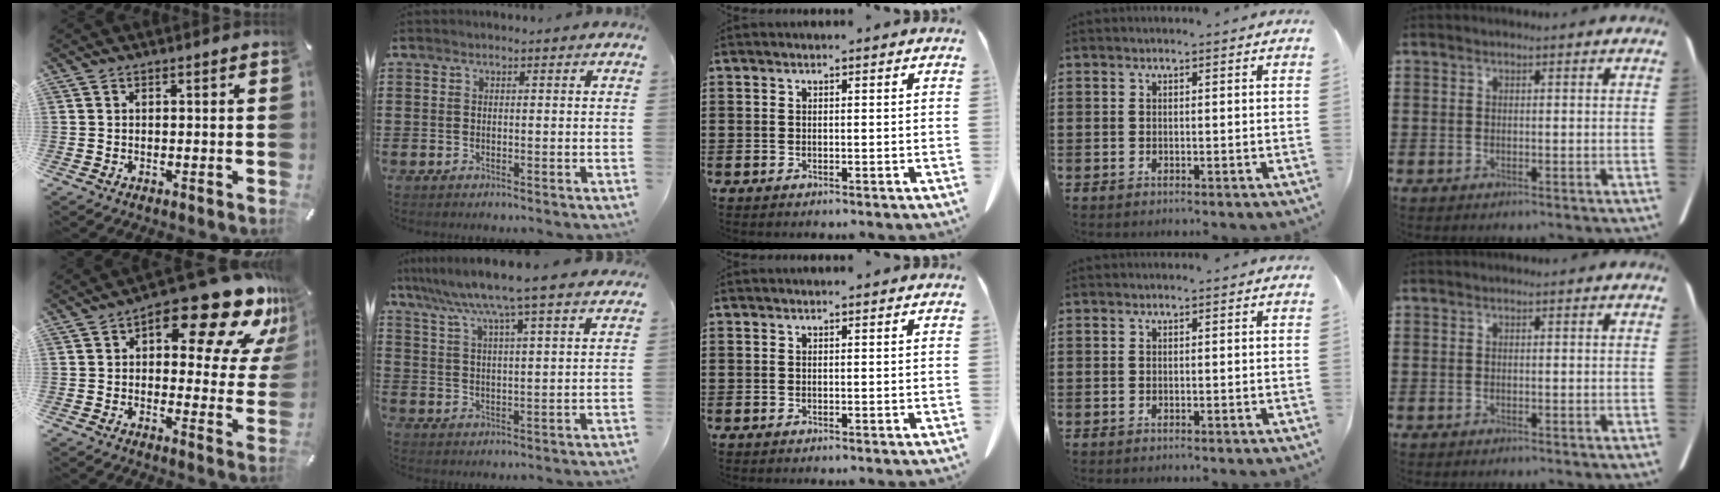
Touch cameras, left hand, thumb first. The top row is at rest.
{"thumb": {"total": 19.6, "force": [12.1, 7.8, 13.4], "torque": [-0.169, -0.090, 0.194]}, "index": {"total": 7.5, "force": [6.2, -0.9, 4.0], "torque": [-0.100, -0.036, 0.103]}}